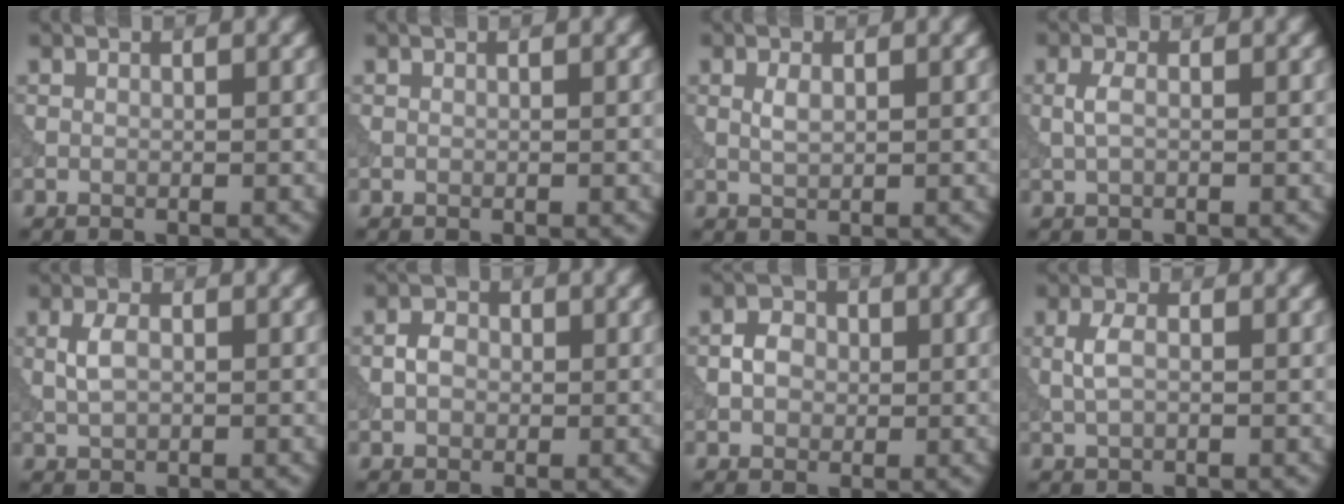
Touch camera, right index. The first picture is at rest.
{"total": 0.0}
{"total": 1.3, "force": [0.3, 0.6, 1.1], "torque": [-0.028, 0.000, 0.009]}
{"total": 1.5, "force": [0.1, 0.8, 1.3], "torque": [-0.034, 0.003, -0.002]}
{"total": 2.3, "force": [0.3, 1.4, 1.8], "torque": [-0.043, 0.002, 0.007]}
{"total": 2.0, "force": [-0.1, 1.6, 1.3], "torque": [-0.025, 0.004, -0.007]}
{"total": 2.5, "force": [-0.1, 2.0, 1.4], "torque": [-0.026, 0.005, -0.005]}
{"total": 2.0, "force": [0.2, 1.0, 1.7], "torque": [-0.042, 0.003, 0.001]}